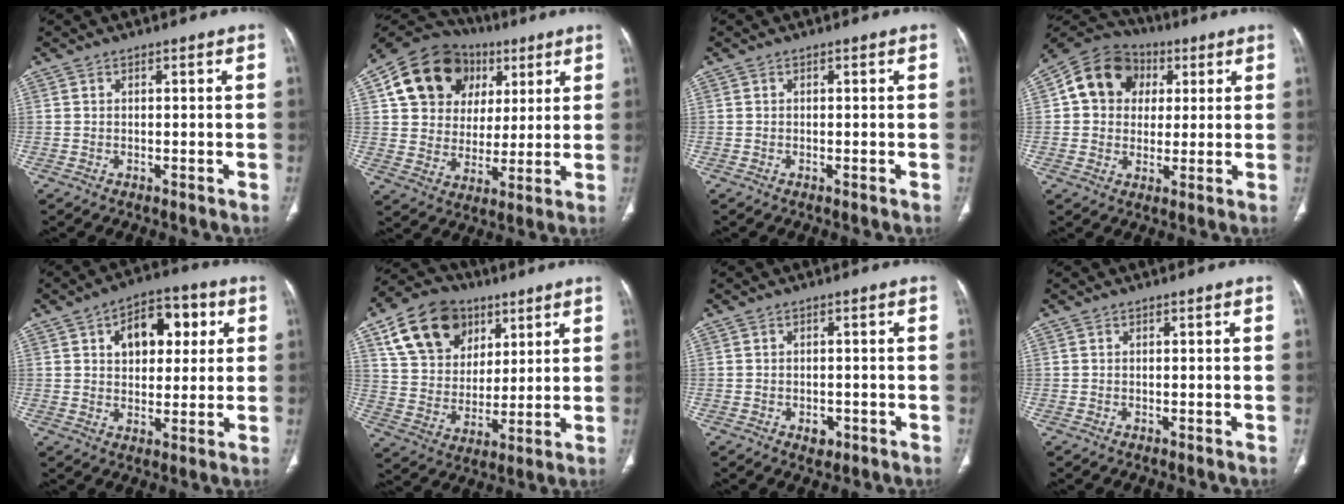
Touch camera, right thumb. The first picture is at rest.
{"total": 19.3, "force": [7.3, 15.5, 8.8], "torque": [-0.116, 0.018, 0.128]}
{"total": 0.0}
{"total": 12.8, "force": [2.9, 10.9, 6.1], "torque": [-0.084, 0.012, 0.040]}
{"total": 12.3, "force": [3.9, 7.6, 8.8], "torque": [-0.086, 0.007, 0.056]}
{"total": 17.6, "force": [8.6, 12.8, 8.5], "torque": [-0.128, -0.015, 0.157]}
{"total": 2.4, "force": [-1.0, 1.7, 1.4], "torque": [-0.010, 0.003, -0.008]}
{"total": 0.0}